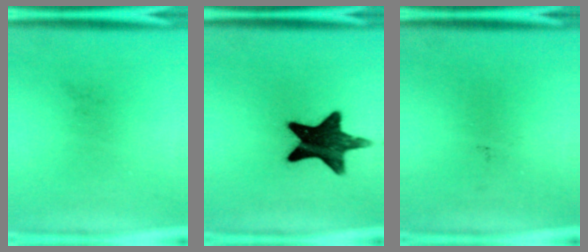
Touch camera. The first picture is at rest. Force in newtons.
{"total": 15.6}
{"total": 0.0}